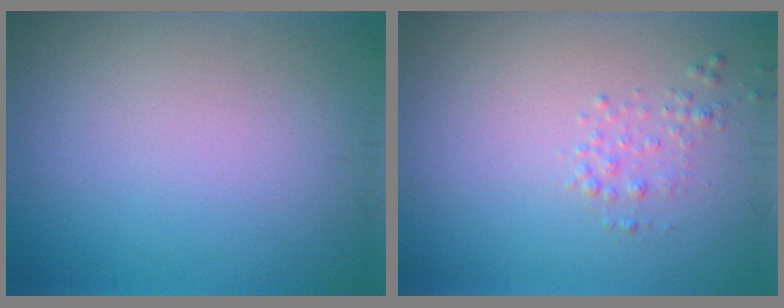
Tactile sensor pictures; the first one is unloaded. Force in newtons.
{"total": 1.0, "press": 1.0, "slide": 0.0}